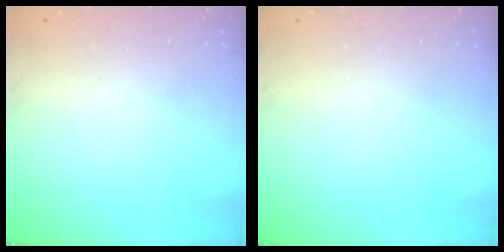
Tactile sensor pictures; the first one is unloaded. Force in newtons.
{"total": 0.0}